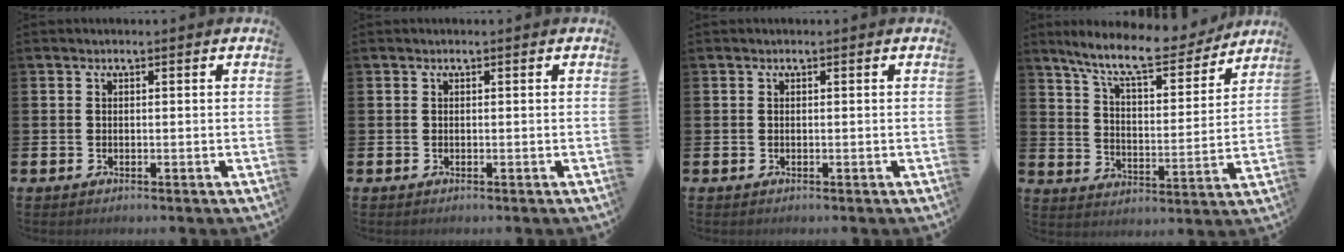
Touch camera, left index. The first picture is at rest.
{"total": 0.0}
{"total": 0.0}
{"total": 10.4, "force": [9.2, 2.0, 4.5], "torque": [-0.112, -0.053, 0.157]}